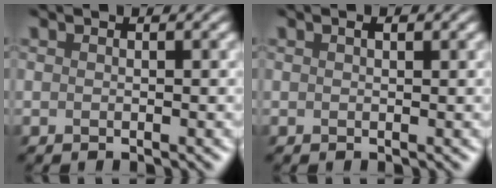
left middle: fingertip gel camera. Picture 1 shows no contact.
{"total": 0.7, "force": [0.4, 0.3, 0.6], "torque": [-0.009, 0.001, 0.006]}